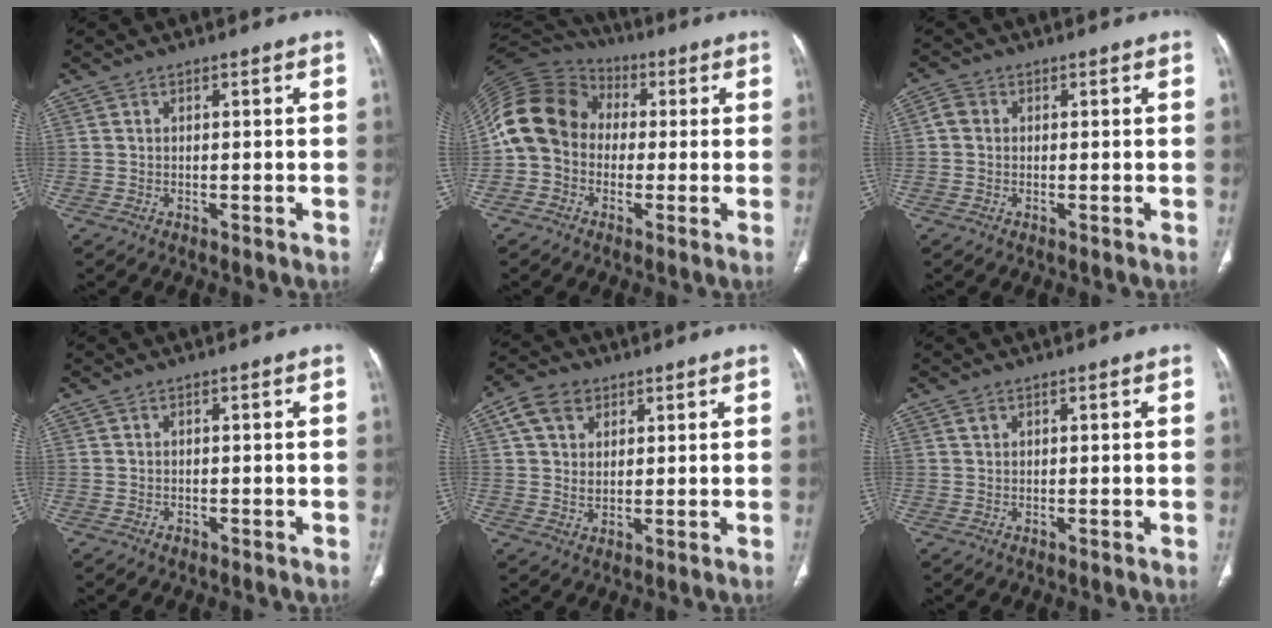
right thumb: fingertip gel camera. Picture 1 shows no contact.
{"total": 14.9, "force": [-0.1, 12.5, 8.1], "torque": [-0.156, 0.039, -0.013]}
{"total": 2.2, "force": [0.1, 2.0, 1.0], "torque": [-0.012, 0.006, -0.002]}
{"total": 0.5, "force": [-0.3, 0.4, 0.1], "torque": [0.002, 0.003, -0.002]}
{"total": 7.4, "force": [3.3, 5.3, 4.0], "torque": [-0.057, -0.005, 0.061]}
{"total": 1.0, "force": [0.6, 0.6, 0.4], "torque": [-0.006, 0.002, 0.013]}